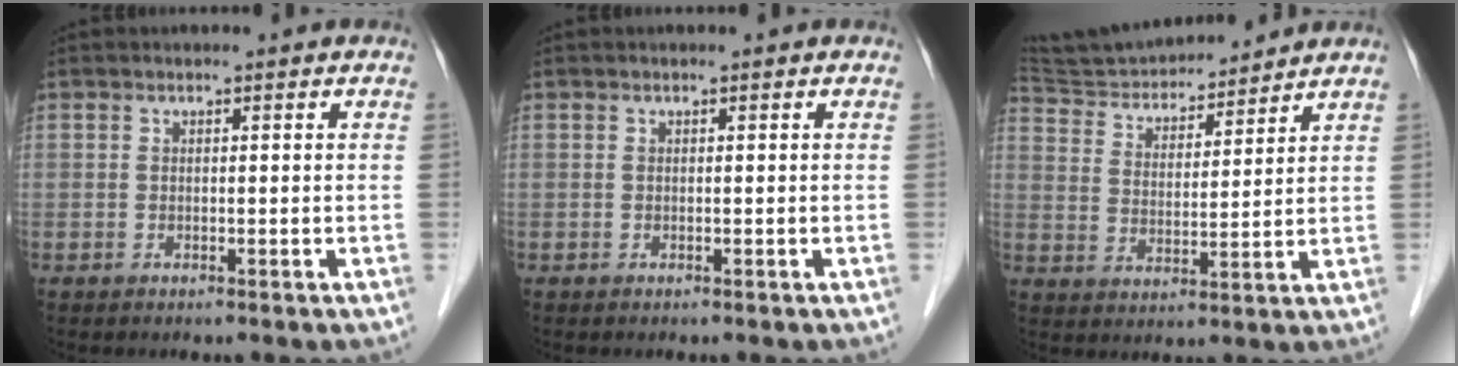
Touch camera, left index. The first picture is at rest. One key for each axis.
{"total": 0.0}
{"total": 13.4, "fx": 12.8, "fy": 2.3, "fz": 3.3, "tx": -0.059, "ty": 0.017, "tz": 0.221}